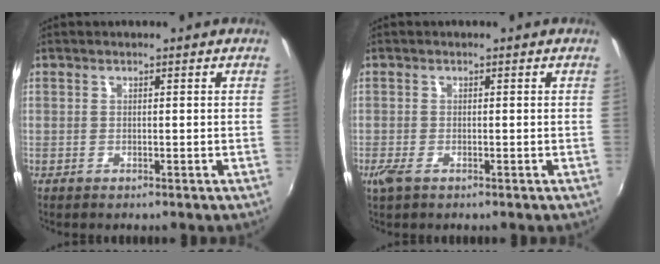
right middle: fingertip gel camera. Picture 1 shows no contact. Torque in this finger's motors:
{"motor_torque": [0.52, -0.45, 0.18, 0.05]}